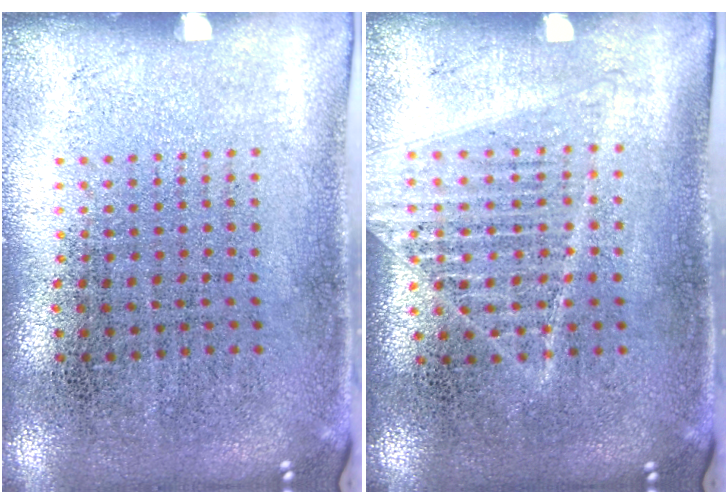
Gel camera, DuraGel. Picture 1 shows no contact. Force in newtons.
{"total": 1.1, "press": 1.1, "slide": 0.2}